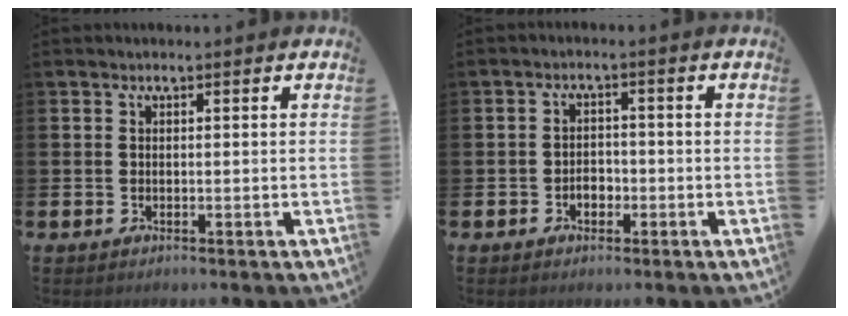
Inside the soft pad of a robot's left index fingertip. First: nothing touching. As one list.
[{"total": 2.2, "force": [-0.9, 1.6, 1.2], "torque": [-0.014, 0.001, -0.023]}]